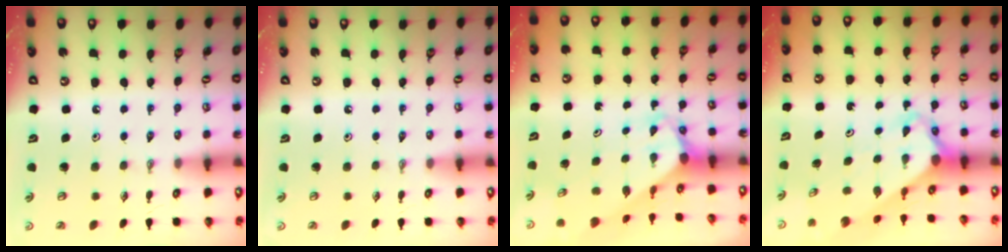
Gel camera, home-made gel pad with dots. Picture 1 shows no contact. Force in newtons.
{"total": 0.0}
{"total": 3.1, "press": 3.1, "slide": 0.2}
{"total": 3.3, "press": 3.3, "slide": 0.2}